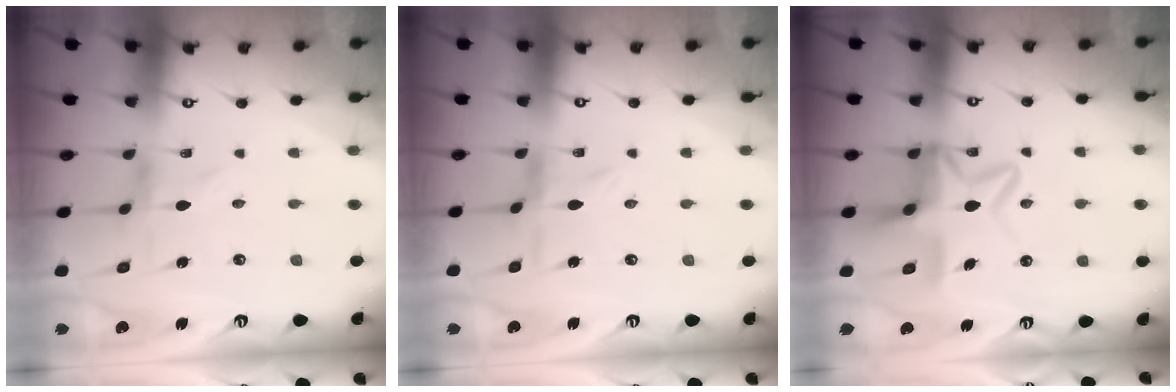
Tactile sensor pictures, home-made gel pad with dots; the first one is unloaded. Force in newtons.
{"total": 1.3, "press": 1.2, "slide": 0.4}
{"total": 12.3, "press": 12.2, "slide": 1.2}